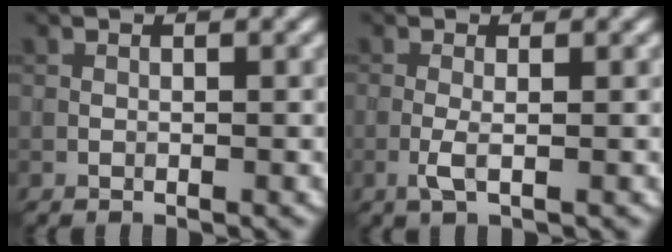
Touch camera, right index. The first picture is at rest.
{"total": 1.6, "force": [-0.4, 0.2, 1.5], "torque": [-0.035, -0.001, -0.012]}